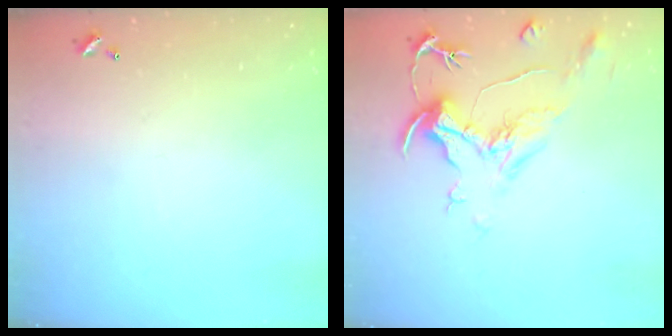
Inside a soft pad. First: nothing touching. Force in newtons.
{"total": 2.1, "press": 1.7, "slide": 1.3}